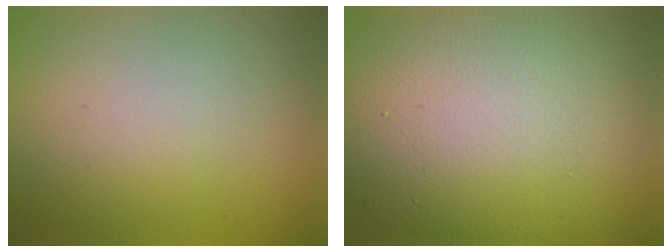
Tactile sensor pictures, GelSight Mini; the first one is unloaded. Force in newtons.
{"total": 15.6, "press": 15.6, "slide": 1.0}